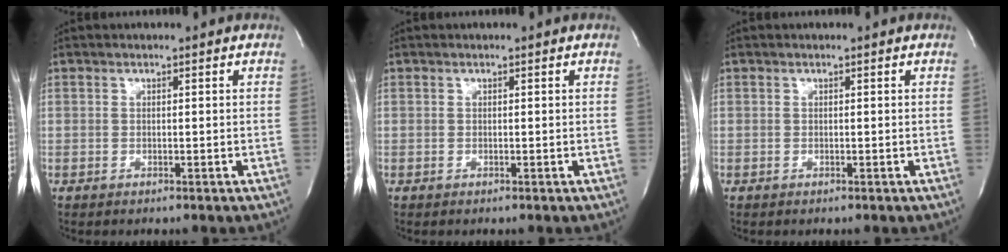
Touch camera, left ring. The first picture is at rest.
{"total": 0.0}
{"total": 0.0}